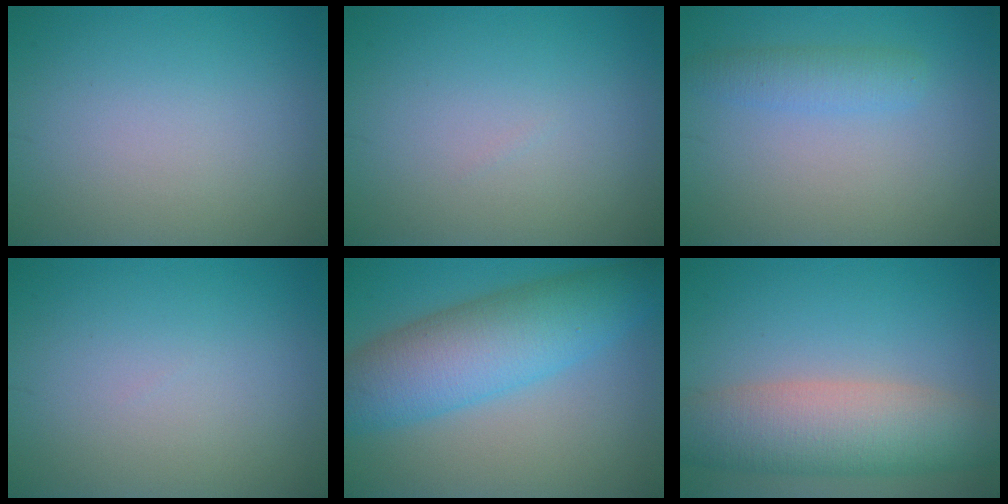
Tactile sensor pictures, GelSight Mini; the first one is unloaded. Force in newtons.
{"total": 0.0}
{"total": 2.2, "press": 2.2, "slide": 0.1}
{"total": 0.0}
{"total": 8.6, "press": 8.6, "slide": 0.2}
{"total": 7.5, "press": 7.5, "slide": 0.6}